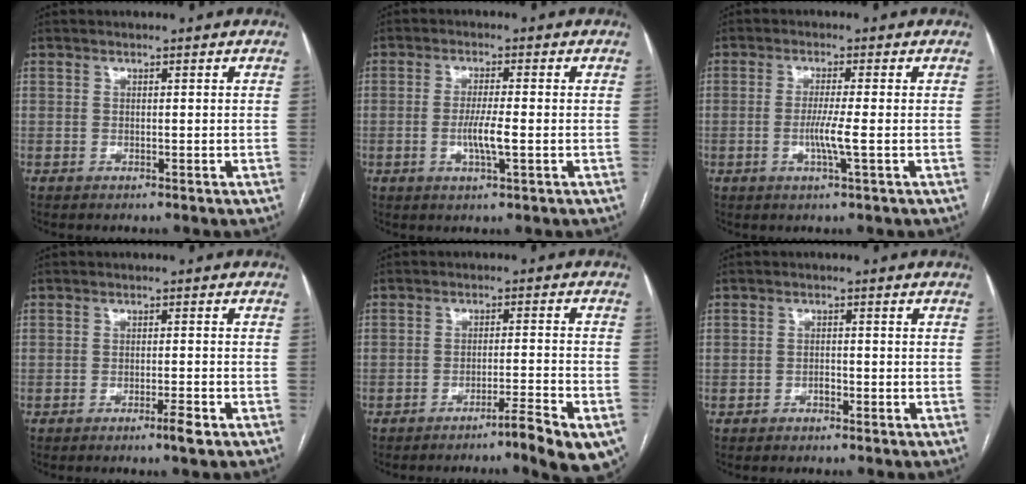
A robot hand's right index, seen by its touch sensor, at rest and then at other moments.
{"total": 4.0, "force": [-1.0, 0.0, 3.9], "torque": [-0.079, -0.006, -0.018]}
{"total": 3.5, "force": [-0.8, -0.7, 3.3], "torque": [-0.069, -0.006, -0.016]}
{"total": 2.2, "force": [-1.4, -0.2, 1.6], "torque": [-0.027, -0.002, -0.023]}
{"total": 8.5, "force": [-5.8, -0.2, 6.2], "torque": [-0.066, -0.005, -0.086]}
{"total": 1.2, "force": [-0.8, 0.9, 0.2], "torque": [0.003, 0.005, -0.017]}